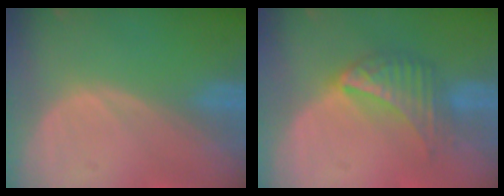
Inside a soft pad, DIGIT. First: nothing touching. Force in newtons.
{"total": 6.8, "press": 6.1, "slide": 3.0}